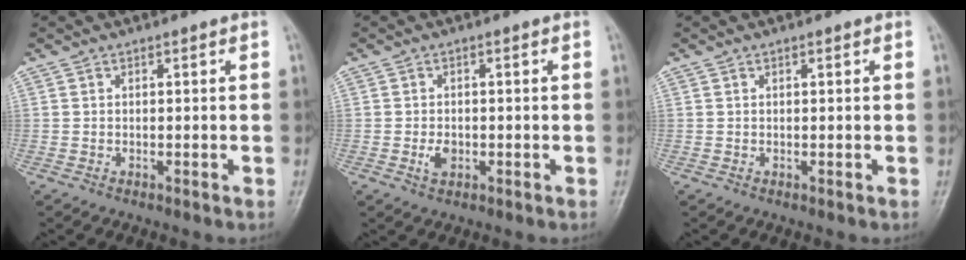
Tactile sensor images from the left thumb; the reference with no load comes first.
{"total": 2.6, "force": [-0.8, 1.8, 1.6], "torque": [-0.025, 0.003, -0.014]}
{"total": 0.0}